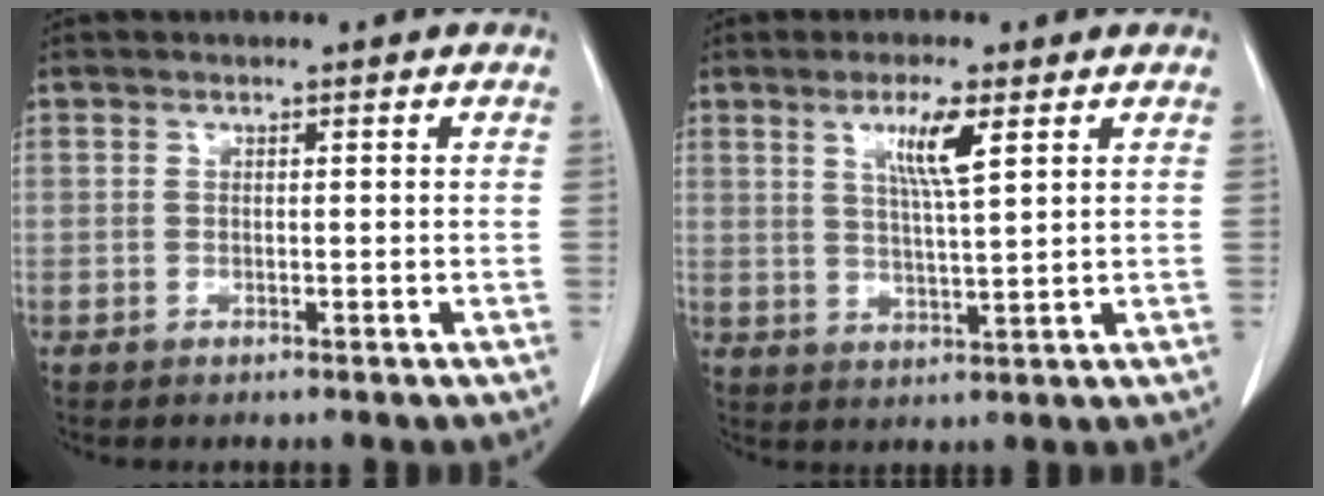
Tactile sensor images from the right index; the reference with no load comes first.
{"total": 6.0, "force": [2.8, 0.1, 5.3], "torque": [-0.097, -0.003, 0.049]}